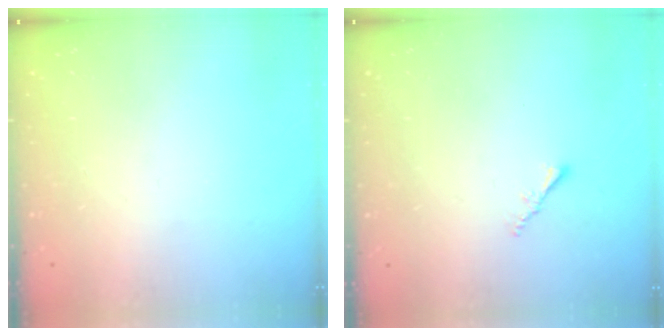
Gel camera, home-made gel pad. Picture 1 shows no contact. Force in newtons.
{"total": 1.2, "press": 1.1, "slide": 0.4}